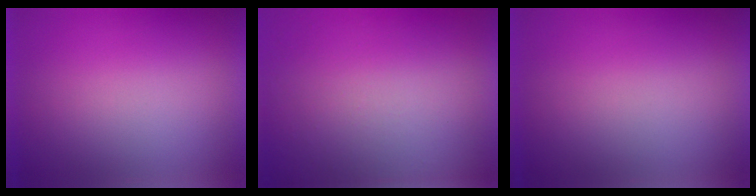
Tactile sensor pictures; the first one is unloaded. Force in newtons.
{"total": 8.3}
{"total": 0.0}